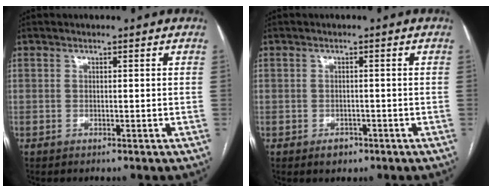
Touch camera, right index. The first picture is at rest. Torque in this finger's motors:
{"motor_torque": [-0.09, 0.04, -0.09, -0.05]}